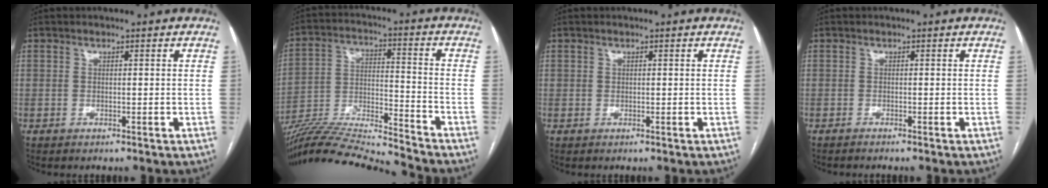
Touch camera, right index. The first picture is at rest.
{"total": 17.5, "force": [-16.7, -1.8, 5.0], "torque": [-0.091, 0.006, -0.290]}
{"total": 0.0}
{"total": 1.0, "force": [-0.9, -0.2, 0.4], "torque": [-0.003, 0.002, -0.013]}